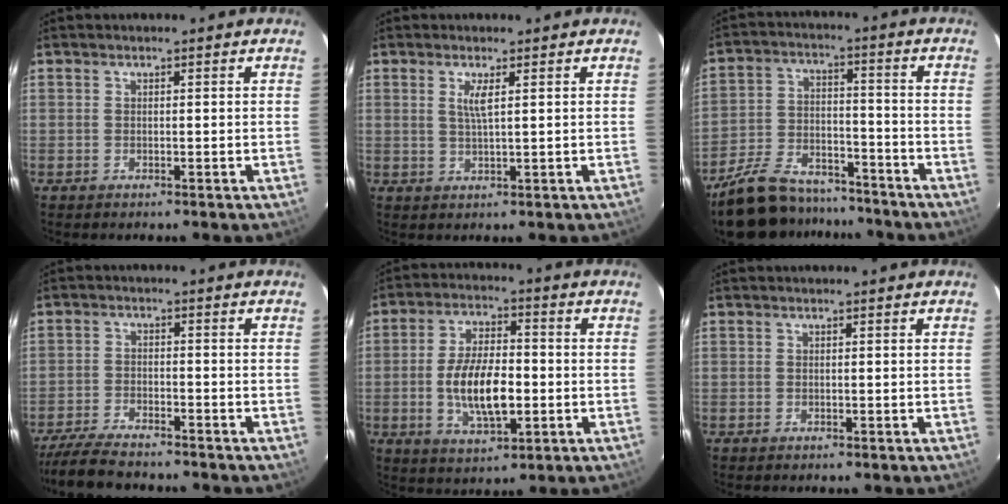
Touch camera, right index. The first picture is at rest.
{"total": 2.6, "force": [0.9, 0.0, 2.4], "torque": [-0.047, -0.003, 0.017]}
{"total": 18.1, "force": [-14.7, 7.3, 7.5], "torque": [-0.168, 0.006, -0.229]}
{"total": 11.2, "force": [-9.9, 2.2, 4.7], "torque": [-0.119, -0.019, -0.170]}
{"total": 11.9, "force": [-2.2, 5.2, 10.5], "torque": [-0.204, -0.002, -0.034]}
{"total": 0.0}